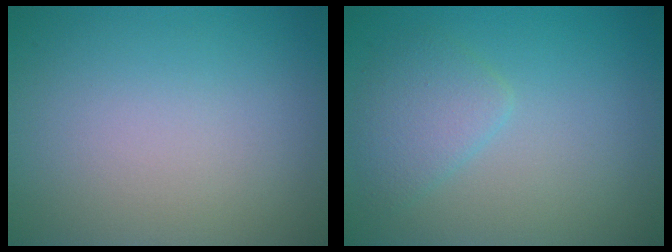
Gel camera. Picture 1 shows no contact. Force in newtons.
{"total": 2.5, "press": 2.5, "slide": 0.1}